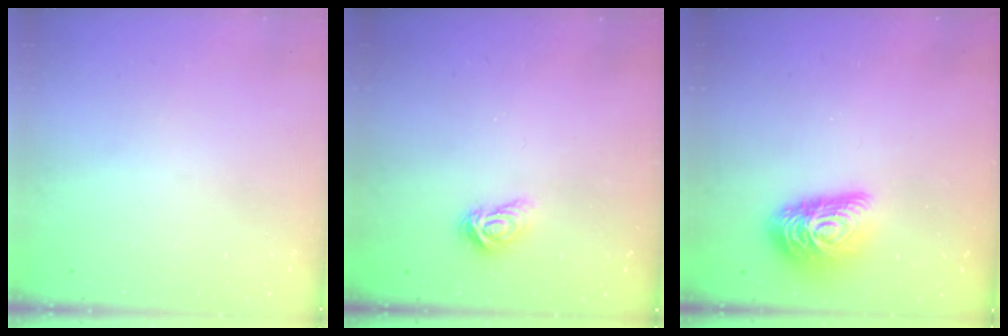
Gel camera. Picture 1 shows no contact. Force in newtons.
{"total": 3.9, "press": 3.9, "slide": 0.6}
{"total": 14.2, "press": 14.2, "slide": 1.1}